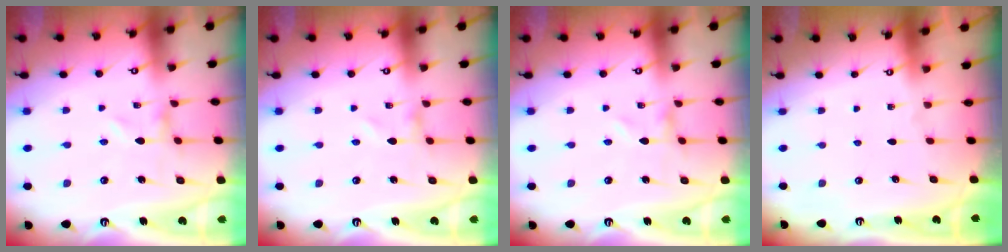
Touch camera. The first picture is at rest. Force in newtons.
{"total": 0.0}
{"total": 0.0}
{"total": 0.0}